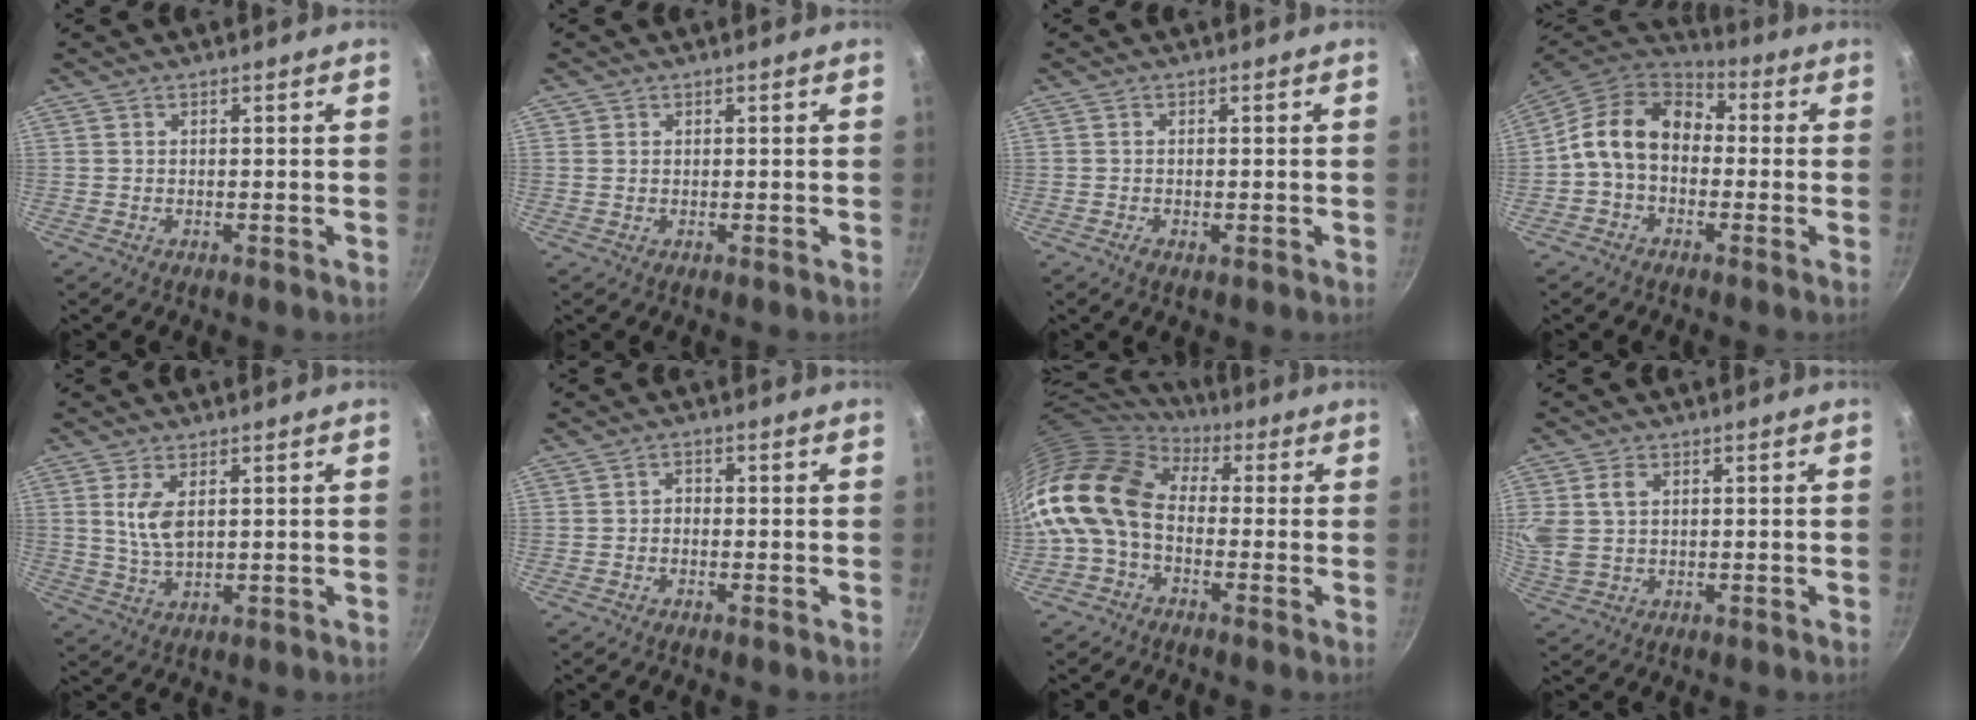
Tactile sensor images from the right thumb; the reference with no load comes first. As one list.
[{"total": 0.8, "force": [0.3, 0.8, 0.1], "torque": [0.004, 0.001, 0.002]}, {"total": 1.2, "force": [-0.4, 0.5, 1.1], "torque": [-0.019, -0.001, -0.008]}, {"total": 12.9, "force": [0.1, 9.5, 8.7], "torque": [-0.125, 0.037, -0.021]}, {"total": 5.6, "force": [1.5, 2.6, 4.7], "torque": [-0.089, -0.012, 0.032]}, {"total": 1.4, "force": [-0.6, 1.1, 0.6], "torque": [-0.006, 0.009, -0.013]}, {"total": 15.2, "force": [-0.4, 10.8, 10.7], "torque": [-0.200, 0.030, -0.027]}, {"total": 7.7, "force": [1.9, 5.6, 4.9], "torque": [-0.101, 0.000, 0.040]}]